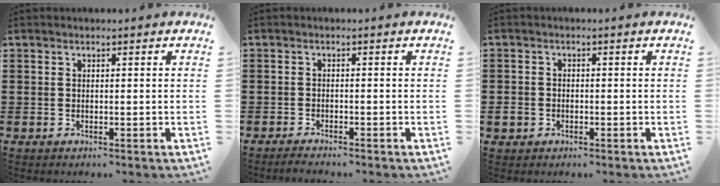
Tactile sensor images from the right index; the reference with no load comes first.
{"total": 1.2, "force": [-1.2, 0.0, 0.0], "torque": [-0.003, 0.002, -0.025]}
{"total": 1.8, "force": [-0.8, 1.5, 0.6], "torque": [-0.014, 0.002, -0.018]}